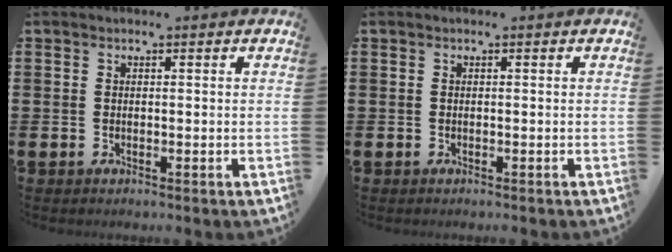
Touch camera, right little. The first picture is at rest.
{"total": 0.0}